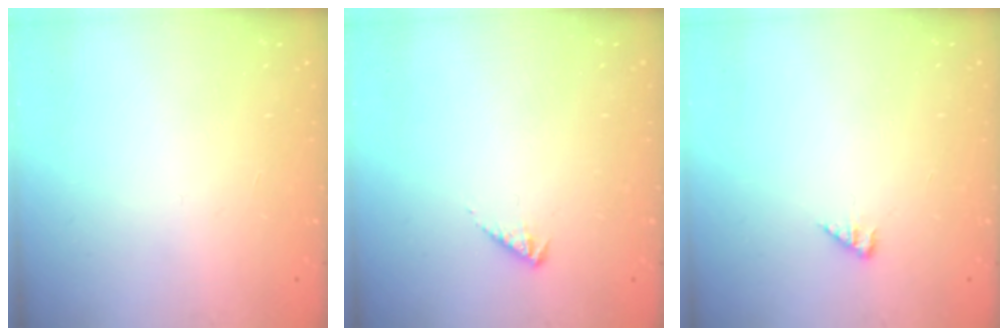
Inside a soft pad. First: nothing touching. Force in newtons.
{"total": 2.9, "press": 2.9, "slide": 0.5}
{"total": 2.7, "press": 2.7, "slide": 0.4}